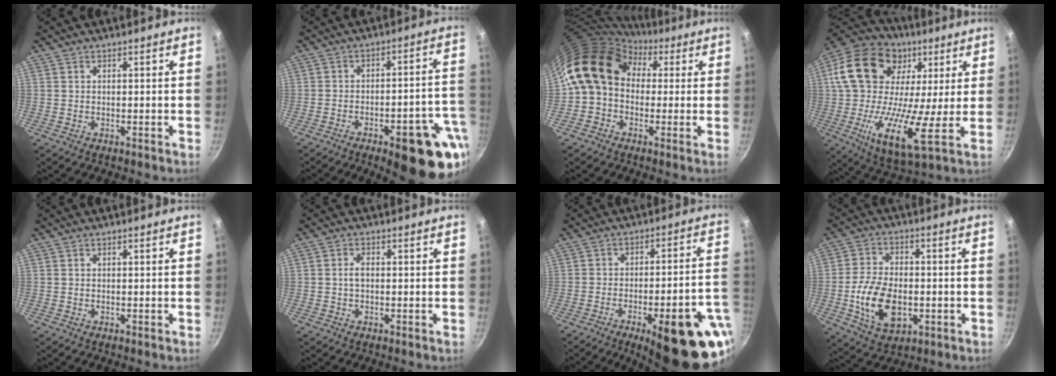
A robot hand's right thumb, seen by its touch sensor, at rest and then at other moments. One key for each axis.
{"total": 18.3, "fx": -8.8, "fy": 6.3, "fz": 14.8, "tx": -0.125, "ty": 0.037, "tz": -0.110}
{"total": 12.9, "fx": 2.7, "fy": 10.1, "fz": 7.6, "tx": -0.098, "ty": 0.023, "tz": 0.025}
{"total": 26.3, "fx": 4.7, "fy": 16.4, "fz": 20.0, "tx": -0.341, "ty": 0.000, "tz": 0.061}
{"total": 0.0}
{"total": 2.0, "fx": -0.1, "fy": 1.2, "fz": 1.6, "tx": -0.029, "ty": 0.007, "tz": -0.003}
{"total": 23.4, "fx": -11.2, "fy": 7.0, "fz": 19.3, "tx": -0.195, "ty": 0.047, "tz": -0.150}
{"total": 13.1, "fx": -2.6, "fy": 8.3, "fz": 9.9, "tx": -0.171, "ty": 0.009, "tz": -0.041}